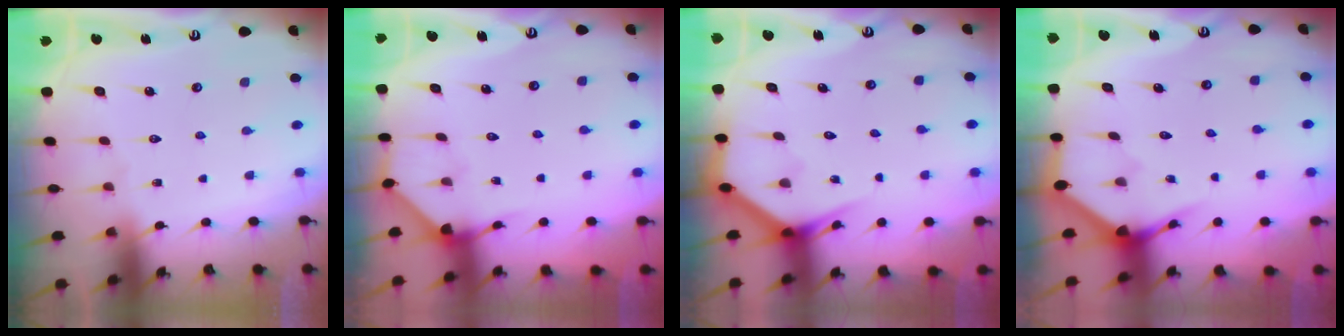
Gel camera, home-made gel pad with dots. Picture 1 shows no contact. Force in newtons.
{"total": 3.6, "press": 3.5, "slide": 0.6}
{"total": 3.4, "press": 3.4, "slide": 0.3}
{"total": 3.5, "press": 3.4, "slide": 0.2}